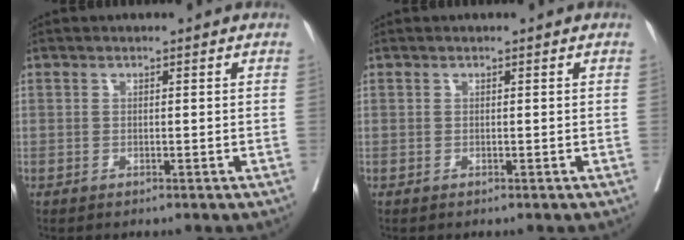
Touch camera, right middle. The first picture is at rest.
{"total": 0.0}